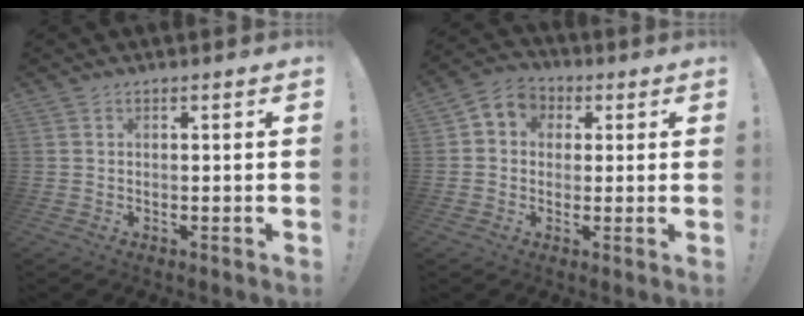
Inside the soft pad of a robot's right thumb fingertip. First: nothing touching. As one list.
[{"total": 6.1, "force": [0.5, 5.7, 2.2], "torque": [-0.025, 0.002, 0.013]}]